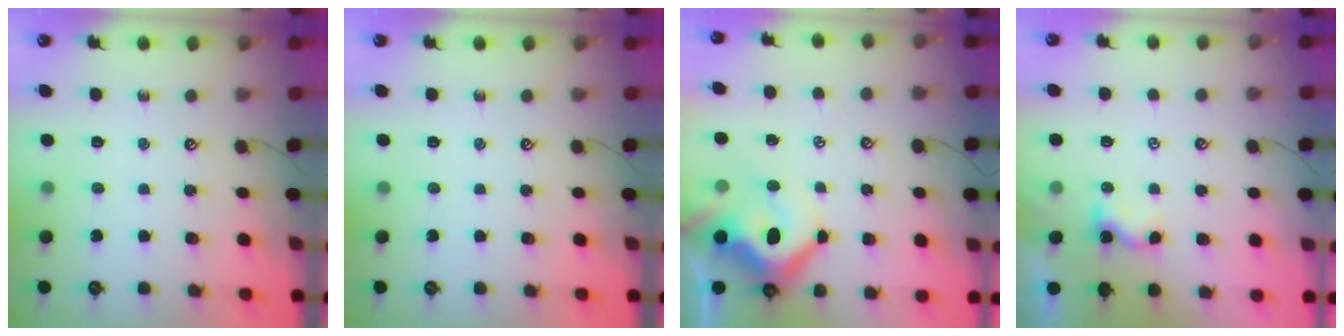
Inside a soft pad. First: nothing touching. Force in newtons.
{"total": 0.0}
{"total": 10.1, "press": 9.9, "slide": 1.9}
{"total": 2.4, "press": 2.4, "slide": 0.1}